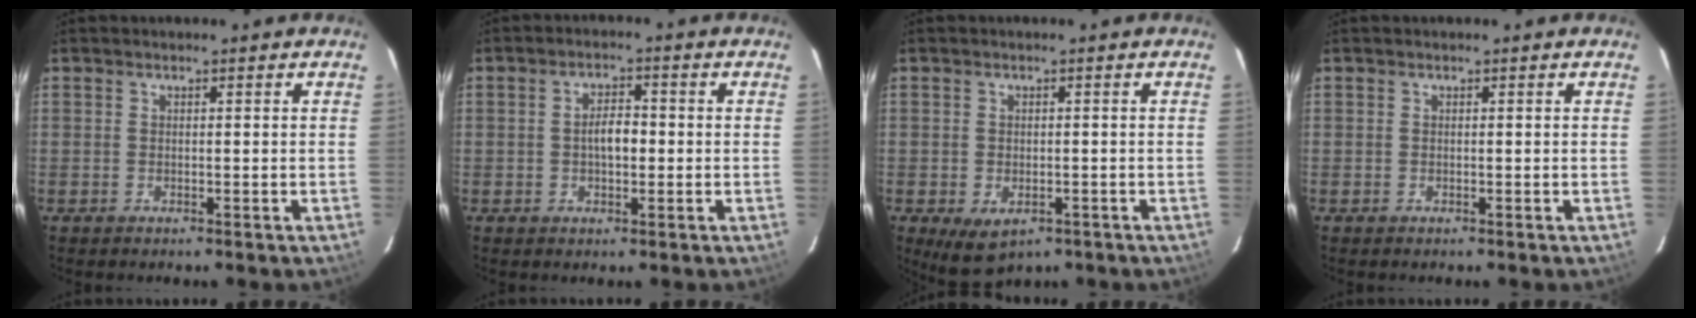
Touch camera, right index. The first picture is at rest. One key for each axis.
{"total": 3.8, "fx": -0.3, "fy": 1.9, "fz": 3.3, "tx": -0.060, "ty": 0.009, "tz": -0.003}
{"total": 5.6, "fx": -2.5, "fy": 3.7, "fz": 3.4, "tx": -0.065, "ty": -0.020, "tz": -0.030}
{"total": 0.0}